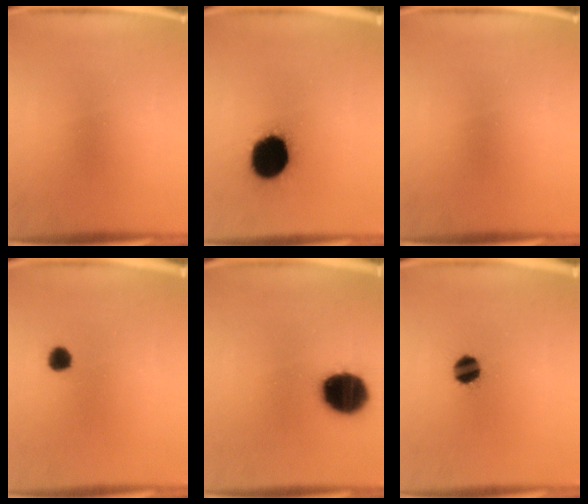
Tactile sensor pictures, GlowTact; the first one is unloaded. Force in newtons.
{"total": 19.1}
{"total": 0.0}
{"total": 3.0}
{"total": 16.8}
{"total": 6.4}